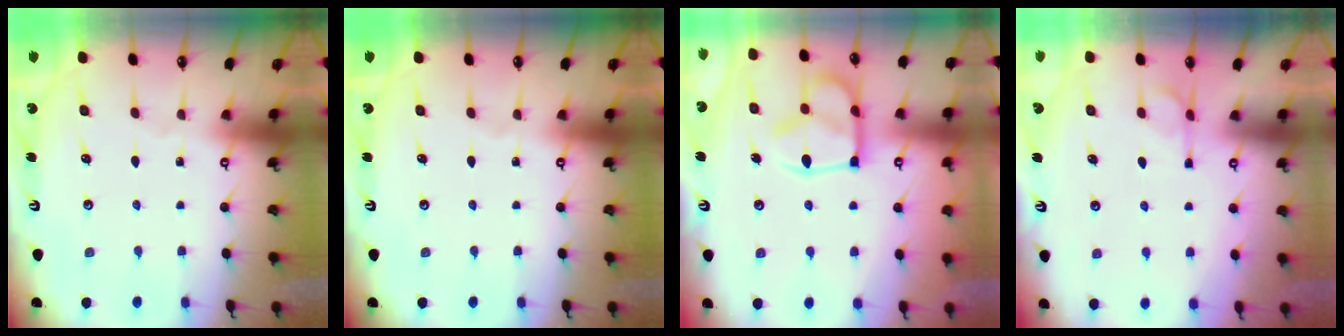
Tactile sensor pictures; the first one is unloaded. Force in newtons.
{"total": 0.0}
{"total": 8.6, "press": 8.5, "slide": 1.6}
{"total": 1.6, "press": 0.8, "slide": 1.3}